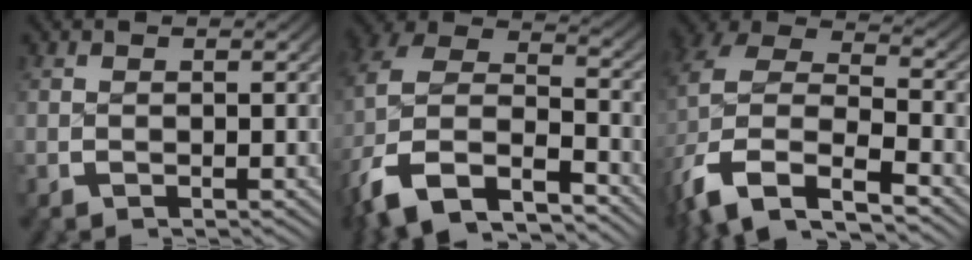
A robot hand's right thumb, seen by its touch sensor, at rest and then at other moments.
{"total": 13.9, "force": [-4.0, 10.2, 8.5], "torque": [-0.221, -0.056, -0.053]}
{"total": 11.8, "force": [-1.4, 8.7, 7.8], "torque": [-0.192, -0.042, -0.011]}